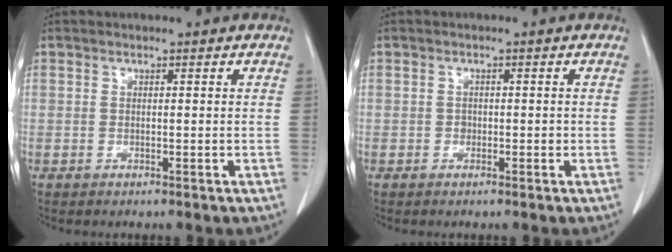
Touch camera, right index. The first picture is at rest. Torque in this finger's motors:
{"motor_torque": [0.05, -0.03, -0.01, 0.02]}